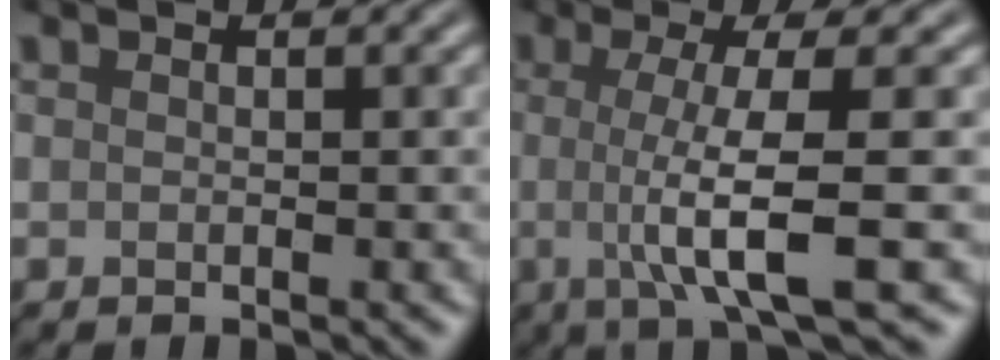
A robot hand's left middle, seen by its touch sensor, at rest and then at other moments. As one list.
[{"total": 6.8, "force": [-0.5, 1.3, 6.7], "torque": [-0.109, -0.003, -0.008]}]